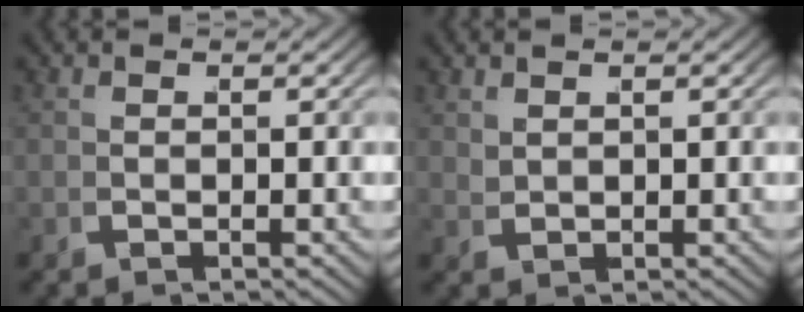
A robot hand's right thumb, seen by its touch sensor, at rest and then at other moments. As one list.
[{"total": 1.3, "force": [1.3, -0.3, 0.0], "torque": [0.005, 0.008, 0.029]}]